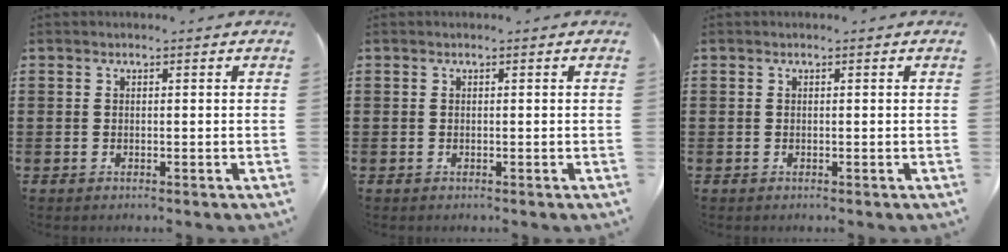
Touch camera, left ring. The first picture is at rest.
{"total": 0.0}
{"total": 0.0}